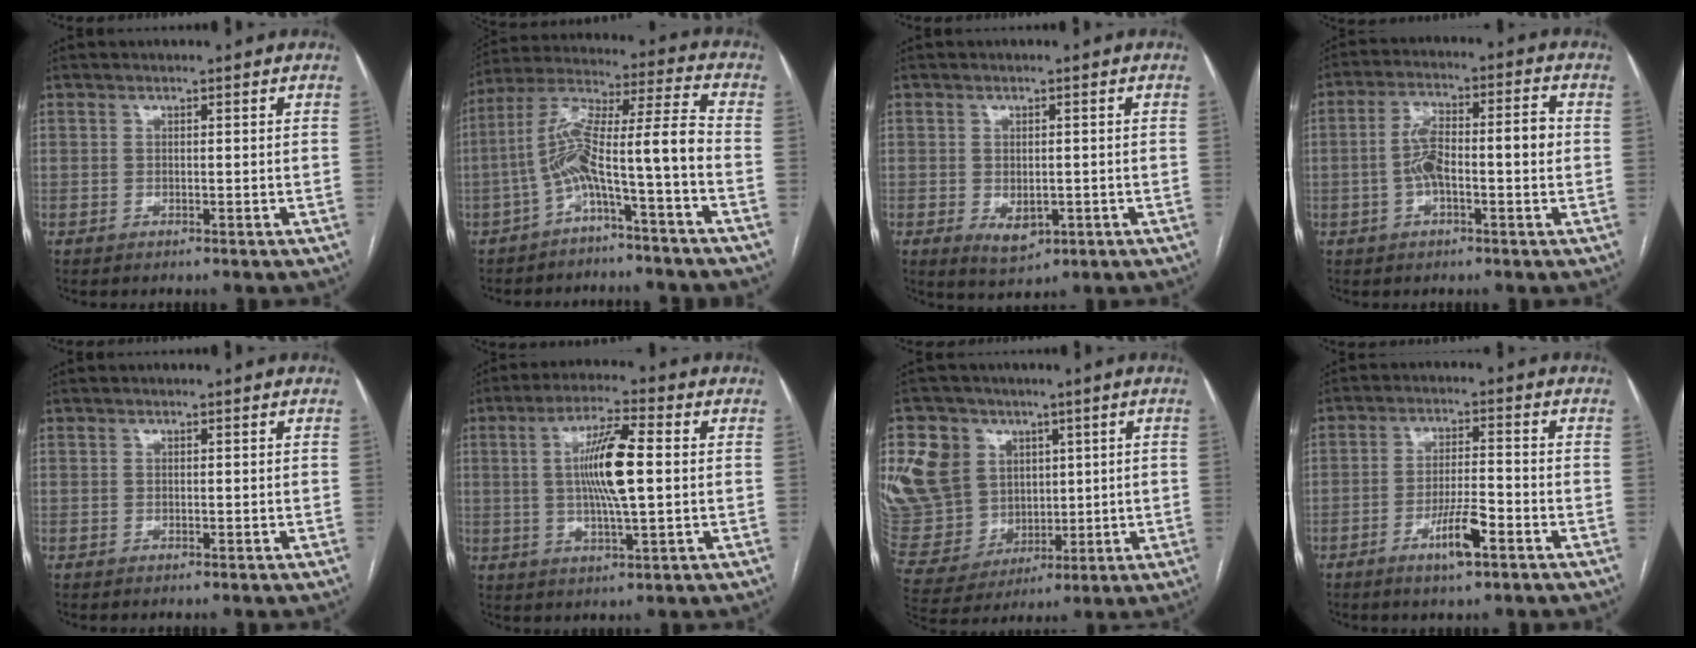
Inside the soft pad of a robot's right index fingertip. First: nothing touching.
{"total": 10.7, "force": [-3.9, 0.2, 10.0], "torque": [-0.190, 0.048, -0.070]}
{"total": 4.0, "force": [-1.1, 2.3, 3.1], "torque": [-0.048, -0.006, -0.003]}
{"total": 9.3, "force": [-0.5, 2.6, 8.9], "torque": [-0.163, 0.036, -0.008]}
{"total": 0.0}
{"total": 10.2, "force": [0.8, 1.1, 10.2], "torque": [-0.191, 0.003, 0.014]}
{"total": 17.6, "force": [5.9, 14.9, 7.3], "torque": [-0.192, 0.047, 0.137]}
{"total": 6.3, "force": [-3.3, 0.9, 5.3], "torque": [-0.100, -0.001, -0.054]}